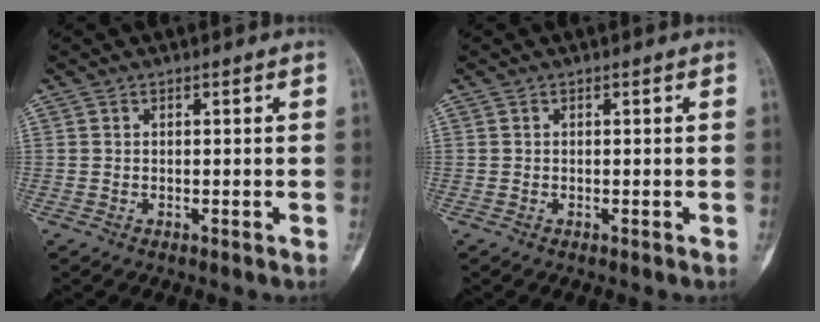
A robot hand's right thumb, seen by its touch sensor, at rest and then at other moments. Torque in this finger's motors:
{"motor_torque": [-0.16, -0.24, 0.20, 0.00, -0.02]}